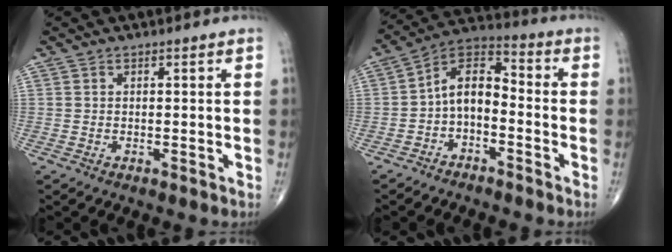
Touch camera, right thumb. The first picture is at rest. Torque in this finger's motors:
{"motor_torque": [0.17, 0.50, 0.09, -0.26, 0.07]}